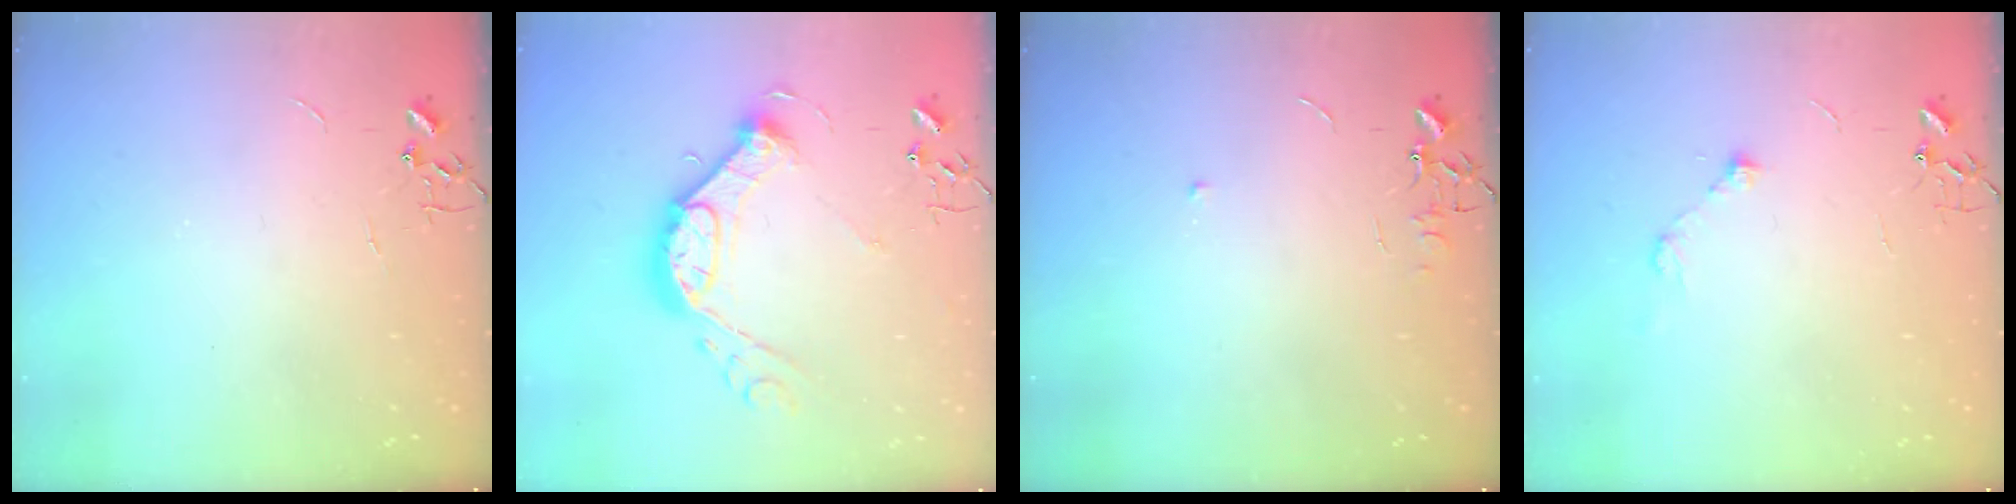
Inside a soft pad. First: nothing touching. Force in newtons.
{"total": 15.5, "press": 15.4, "slide": 1.3}
{"total": 4.7, "press": 4.6, "slide": 0.7}
{"total": 6.0, "press": 5.8, "slide": 1.2}